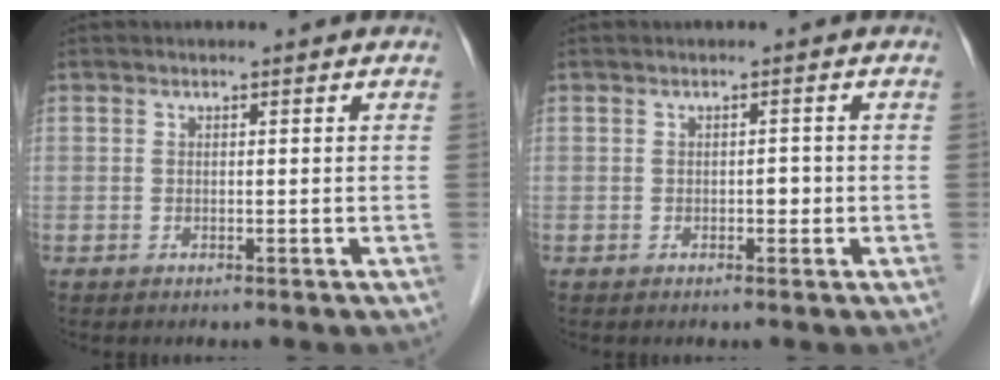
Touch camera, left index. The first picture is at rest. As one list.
[{"total": 1.0, "force": [-0.3, 0.6, 0.8], "torque": [-0.010, 0.003, -0.005]}]